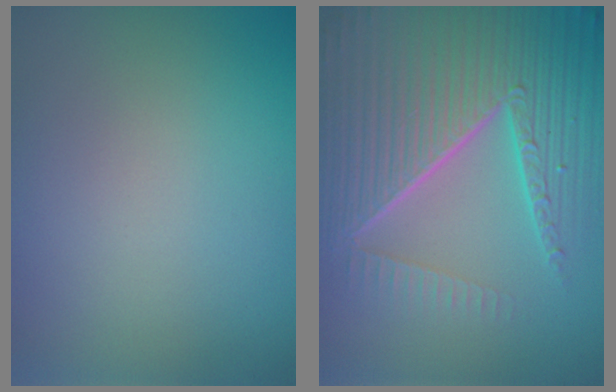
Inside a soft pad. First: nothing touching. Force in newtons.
{"total": 10.5, "press": 6.6, "slide": 8.2}